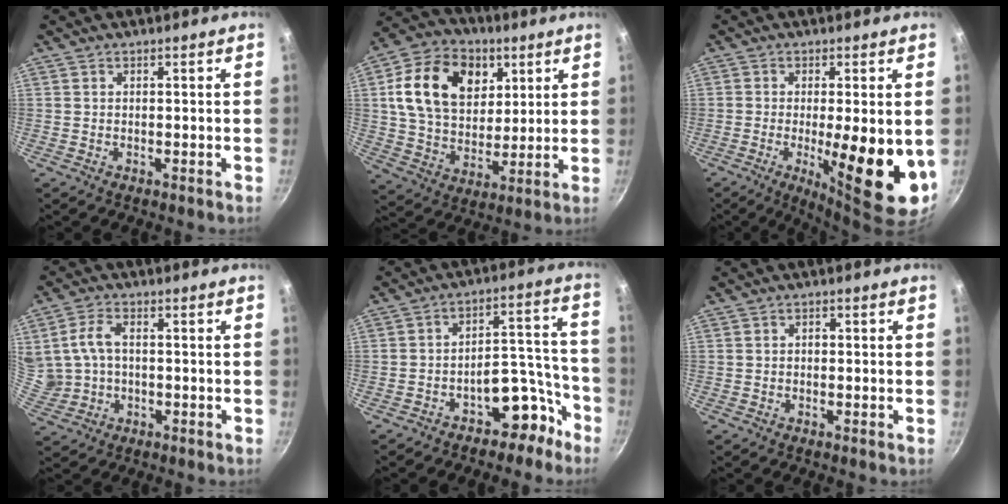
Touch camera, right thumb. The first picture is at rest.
{"total": 19.4, "force": [6.3, 14.0, 11.9], "torque": [-0.185, -0.010, 0.104]}
{"total": 14.5, "force": [-2.4, 3.8, 13.8], "torque": [-0.189, -0.007, -0.027]}
{"total": 8.5, "force": [0.4, 6.2, 5.7], "torque": [-0.111, 0.013, 0.014]}
{"total": 10.4, "force": [-6.9, 5.7, 5.2], "torque": [-0.010, 0.099, -0.097]}
{"total": 1.0, "force": [-0.2, 0.8, 0.6], "torque": [-0.009, 0.006, -0.004]}